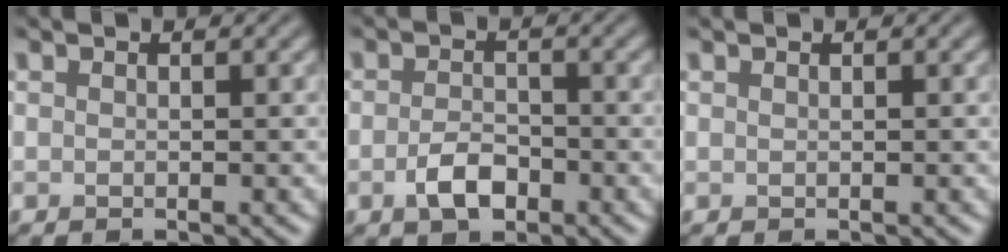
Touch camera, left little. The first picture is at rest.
{"total": 3.0, "force": [-1.4, 1.6, 2.1], "torque": [-0.040, 0.001, -0.029]}
{"total": 0.0}